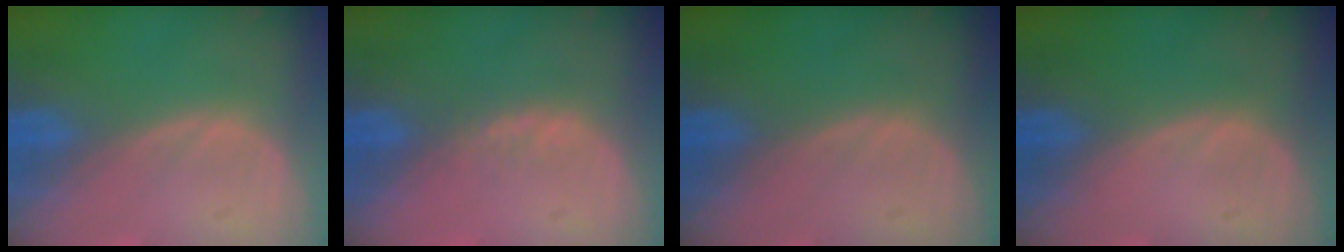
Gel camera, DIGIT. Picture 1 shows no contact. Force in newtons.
{"total": 1.3, "press": 1.1, "slide": 0.7}
{"total": 0.0}
{"total": 0.0}